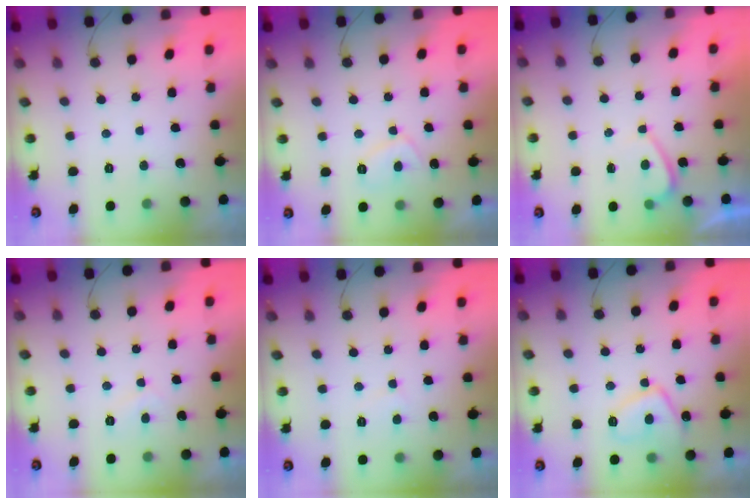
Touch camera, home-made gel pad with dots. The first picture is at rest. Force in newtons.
{"total": 4.3, "press": 4.2, "slide": 0.7}
{"total": 1.6, "press": 1.5, "slide": 0.6}
{"total": 2.0, "press": 1.9, "slide": 0.4}
{"total": 2.5, "press": 2.5, "slide": 0.3}
{"total": 9.6, "press": 9.5, "slide": 1.2}